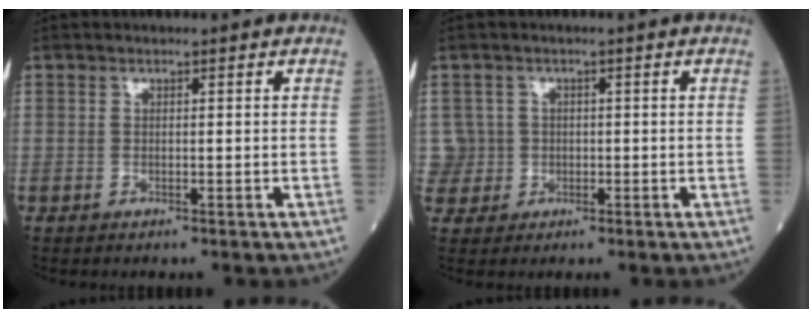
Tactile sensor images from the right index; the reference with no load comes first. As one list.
[{"total": 3.5, "force": [0.0, 3.4, -0.6], "torque": [0.024, 0.011, -0.001]}]